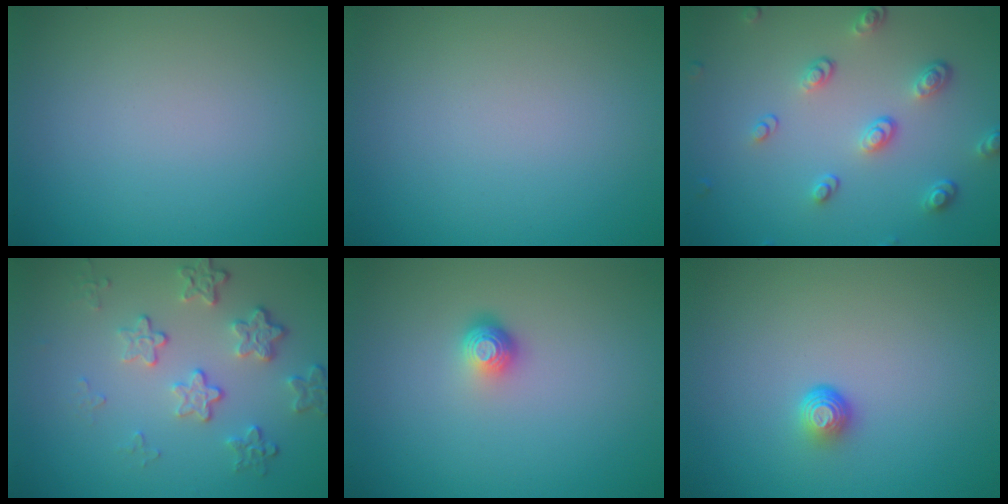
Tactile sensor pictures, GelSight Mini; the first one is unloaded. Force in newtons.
{"total": 0.0}
{"total": 3.5, "press": 2.7, "slide": 2.3}
{"total": 4.0, "press": 3.1, "slide": 2.6}
{"total": 1.8, "press": 1.2, "slide": 1.3}
{"total": 1.5, "press": 1.0, "slide": 1.2}